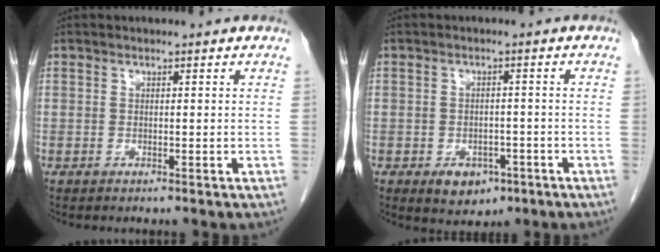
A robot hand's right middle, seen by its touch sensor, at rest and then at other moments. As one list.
[{"total": 4.7, "force": [-2.4, 3.1, 2.5], "torque": [-0.034, 0.001, -0.024]}]